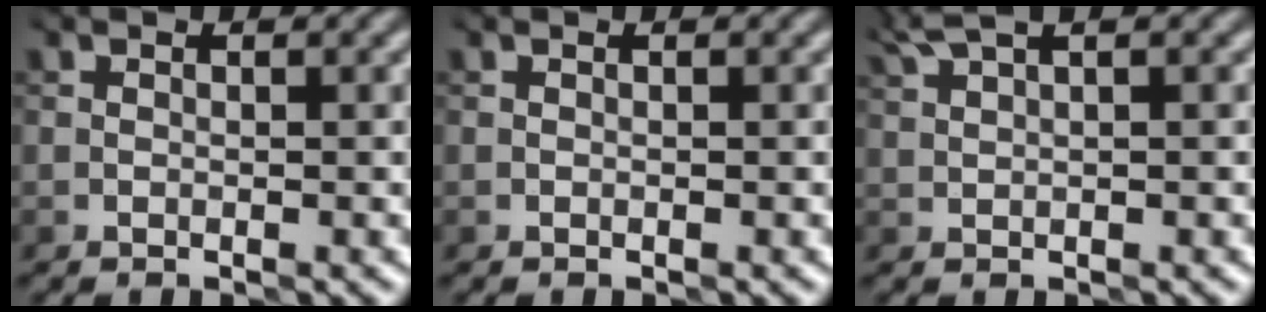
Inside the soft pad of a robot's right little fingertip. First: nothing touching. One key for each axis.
{"total": 0.0}
{"total": 2.2, "fx": 1.9, "fy": 0.0, "fz": 1.1, "tx": -0.033, "ty": 0.009, "tz": 0.047}